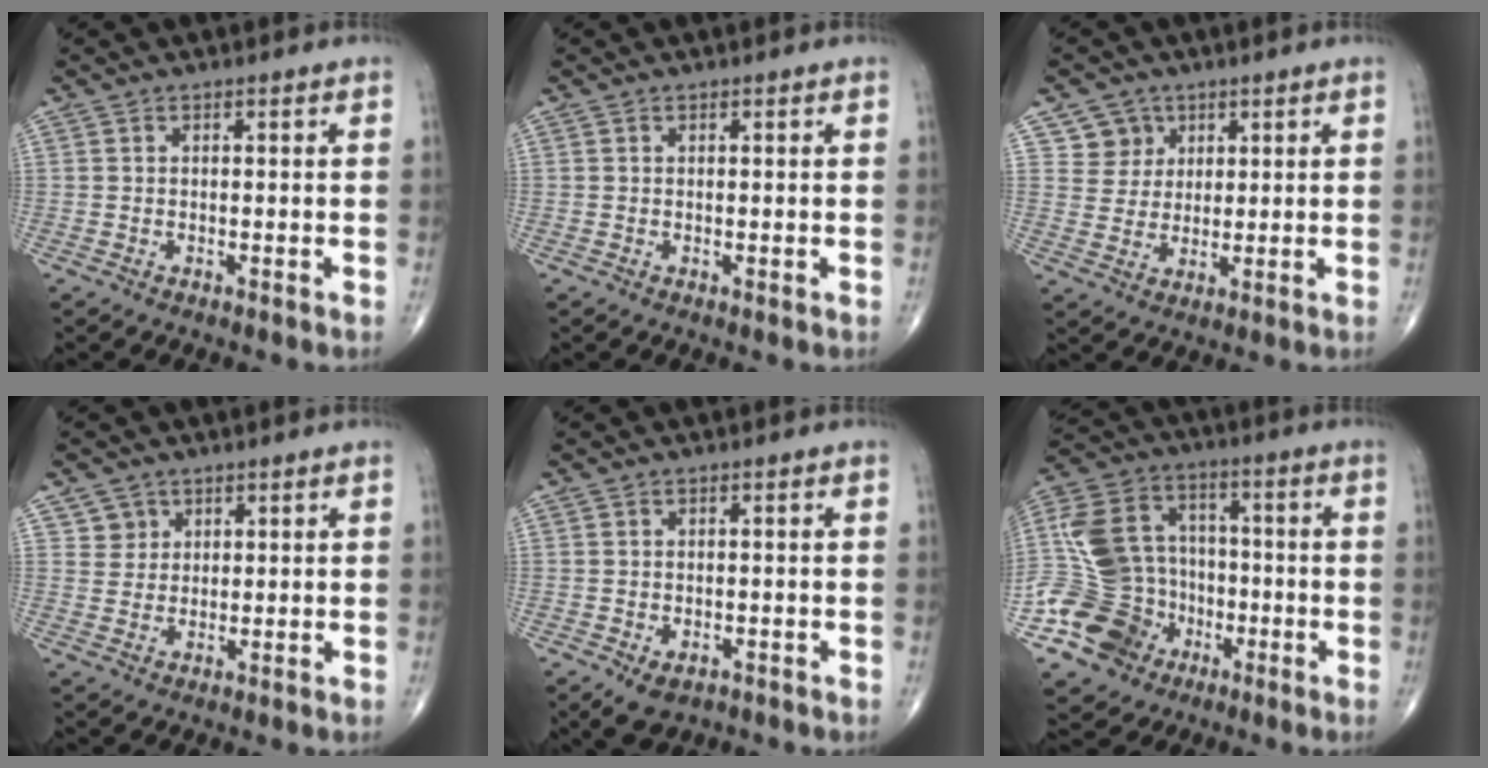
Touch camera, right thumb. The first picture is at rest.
{"total": 0.0}
{"total": 5.5, "force": [2.7, 4.8, 0.4], "torque": [0.022, -0.017, 0.051]}
{"total": 3.3, "force": [1.8, 2.8, 0.0], "torque": [0.023, -0.010, 0.026]}
{"total": 4.4, "force": [-2.1, 2.8, 2.7], "torque": [-0.041, 0.003, -0.023]}
{"total": 20.0, "force": [-6.1, 16.7, 9.3], "torque": [-0.171, 0.060, -0.104]}